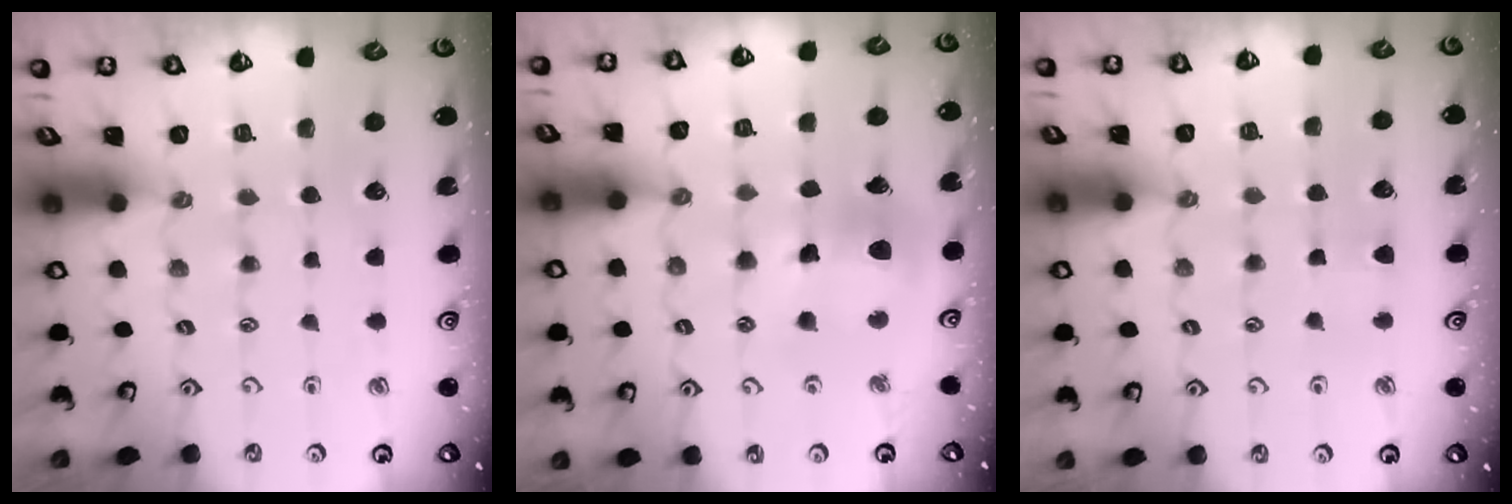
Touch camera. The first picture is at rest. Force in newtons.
{"total": 13.9, "press": 13.7, "slide": 2.0}
{"total": 3.3, "press": 3.2, "slide": 0.5}